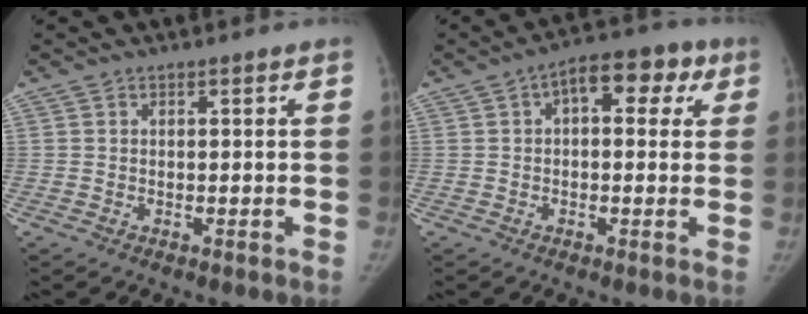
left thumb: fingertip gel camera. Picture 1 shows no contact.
{"total": 9.4, "force": [2.9, 5.2, 7.3], "torque": [-0.065, 0.026, 0.030]}